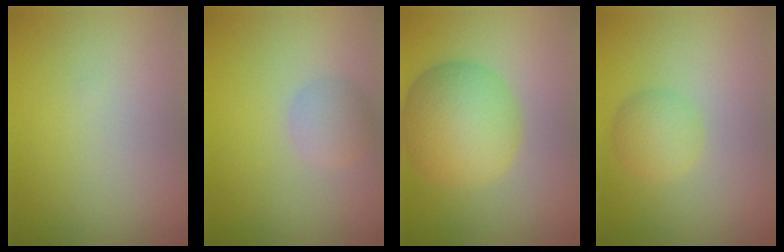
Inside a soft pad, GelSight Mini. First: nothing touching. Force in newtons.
{"total": 2.1, "press": 2.1, "slide": 0.1}
{"total": 7.1, "press": 7.1, "slide": 0.2}
{"total": 2.2, "press": 2.2, "slide": 0.0}